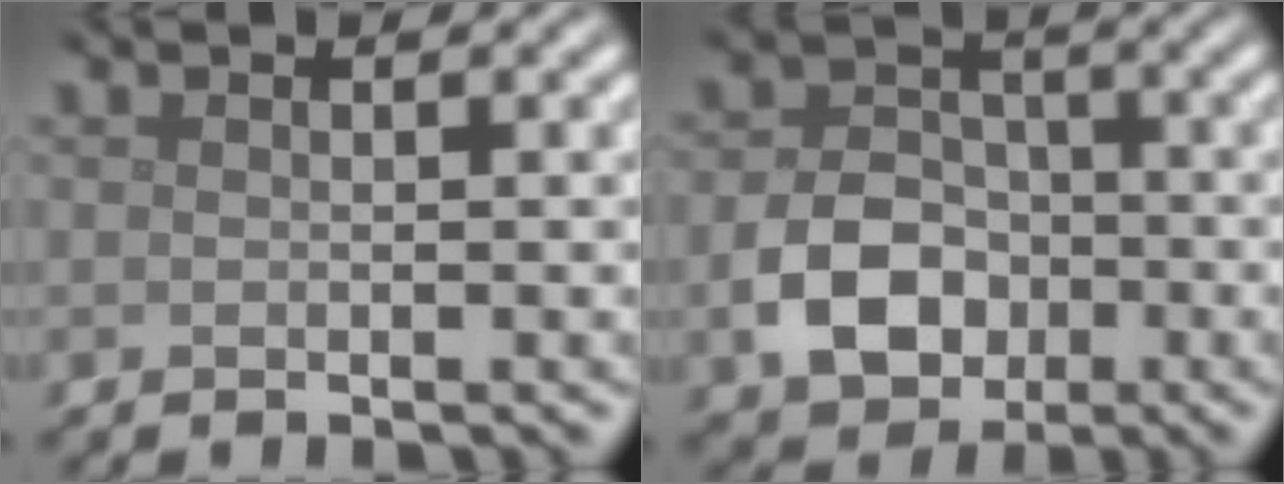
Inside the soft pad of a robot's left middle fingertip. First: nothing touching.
{"total": 5.5, "force": [-1.9, 4.2, 3.1], "torque": [-0.055, -0.002, -0.035]}